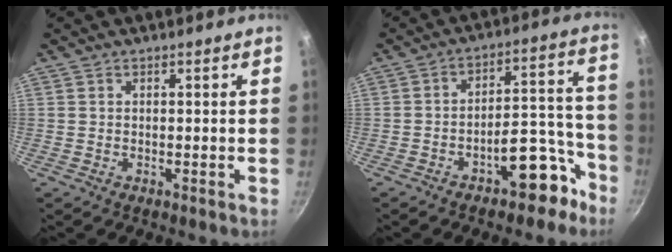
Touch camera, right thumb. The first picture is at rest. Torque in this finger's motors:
{"motor_torque": [2.92, 1.27, 1.32, -1.34, 0.37]}